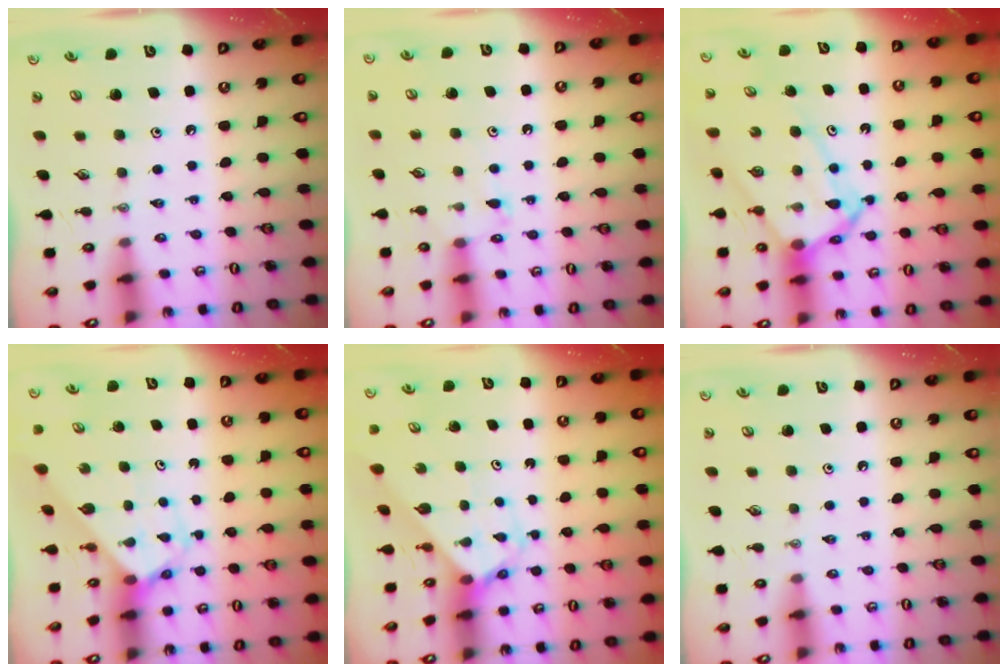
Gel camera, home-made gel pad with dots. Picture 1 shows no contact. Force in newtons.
{"total": 6.0, "press": 6.0, "slide": 0.6}
{"total": 11.2, "press": 11.1, "slide": 1.1}
{"total": 2.9, "press": 2.9, "slide": 0.3}
{"total": 2.7, "press": 2.7, "slide": 0.1}
{"total": 0.0}